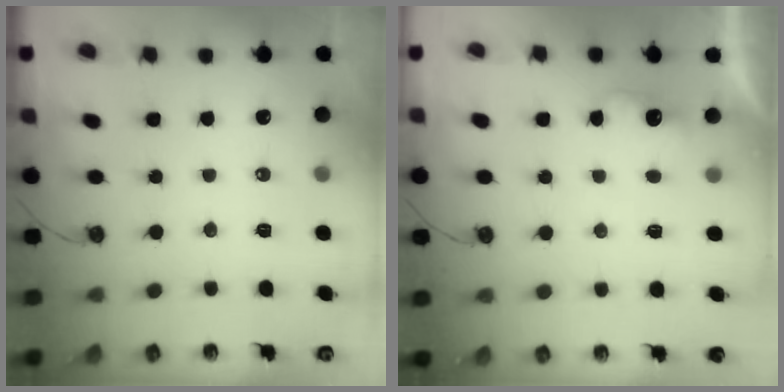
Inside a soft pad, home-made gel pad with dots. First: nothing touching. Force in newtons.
{"total": 2.8, "press": 2.7, "slide": 0.8}